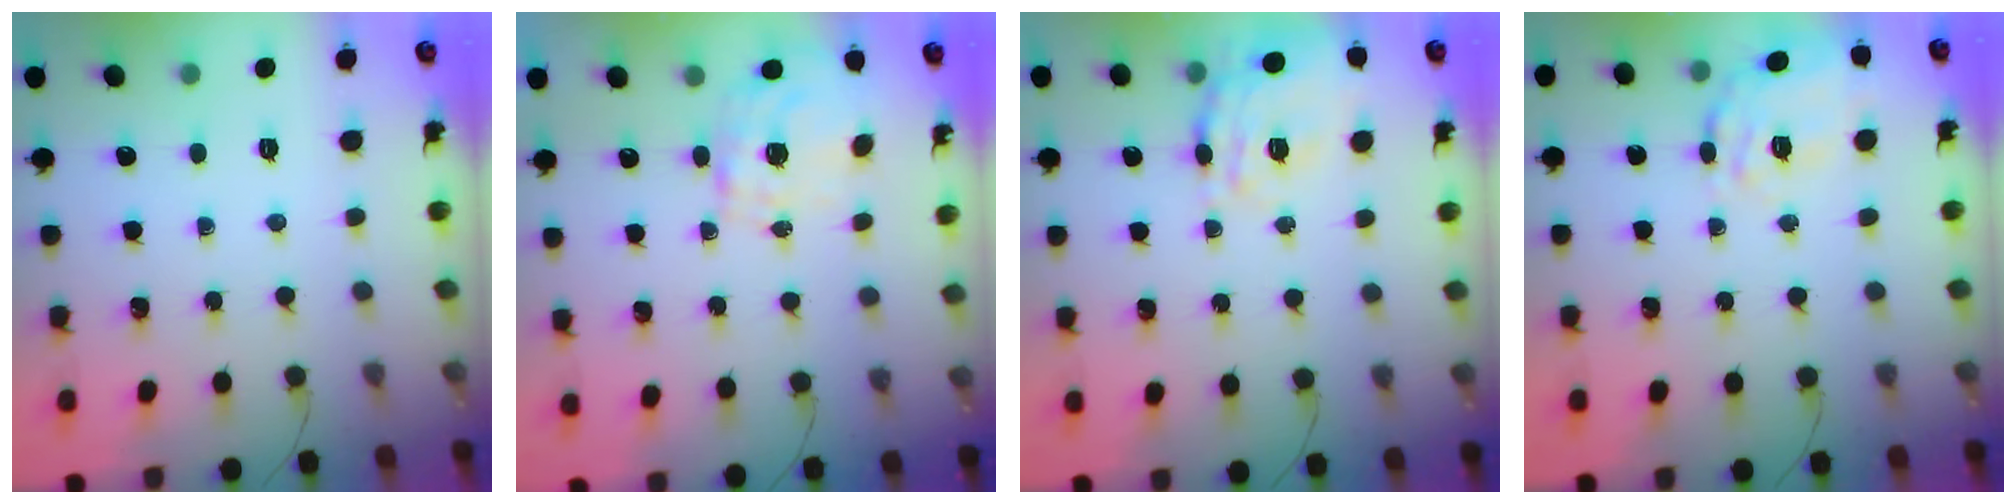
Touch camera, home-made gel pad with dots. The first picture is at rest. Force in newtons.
{"total": 1.5, "press": 1.3, "slide": 0.8}
{"total": 16.8, "press": 16.6, "slide": 2.4}
{"total": 19.0, "press": 18.9, "slide": 1.8}